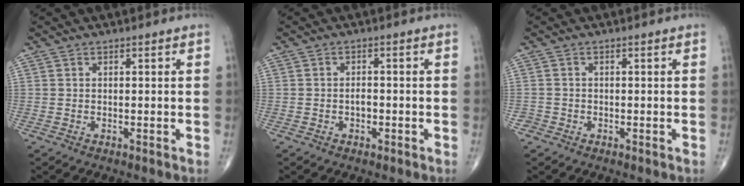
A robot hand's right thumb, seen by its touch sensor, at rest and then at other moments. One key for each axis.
{"total": 1.8, "fx": -0.6, "fy": 1.2, "fz": 1.2, "tx": -0.009, "ty": 0.006, "tz": -0.012}
{"total": 1.2, "fx": -0.7, "fy": 0.9, "fz": -0.2, "tx": 0.007, "ty": 0.006, "tz": -0.019}